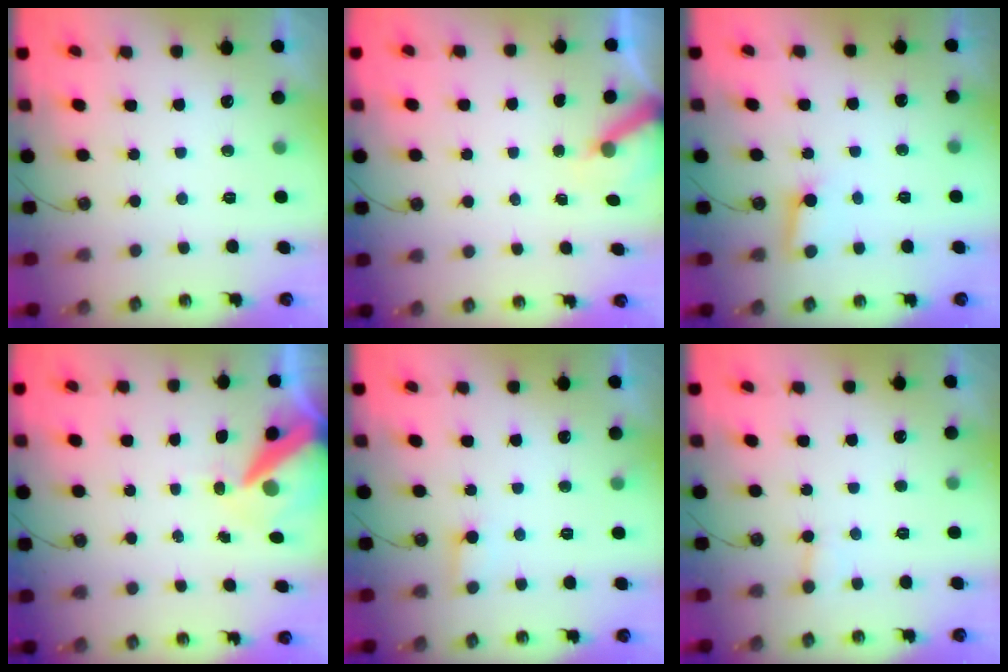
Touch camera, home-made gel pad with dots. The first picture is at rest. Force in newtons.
{"total": 5.4, "press": 5.4, "slide": 0.2}
{"total": 3.0, "press": 3.0, "slide": 0.2}
{"total": 11.7, "press": 11.6, "slide": 1.3}
{"total": 5.8, "press": 5.8, "slide": 0.5}
{"total": 5.0, "press": 4.9, "slide": 0.6}